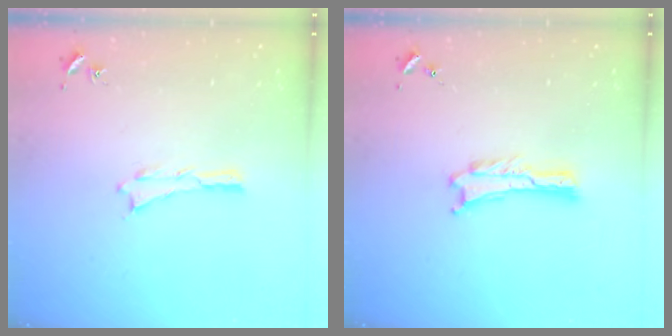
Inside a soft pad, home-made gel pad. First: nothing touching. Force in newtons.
{"total": 0.0}